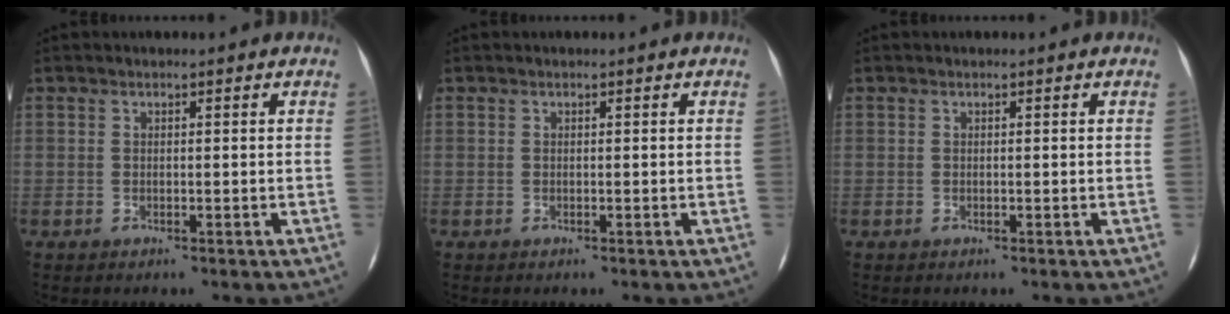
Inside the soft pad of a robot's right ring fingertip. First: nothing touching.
{"total": 0.0}
{"total": 0.0}